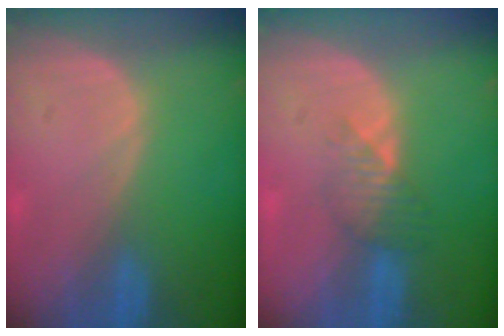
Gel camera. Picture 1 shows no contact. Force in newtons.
{"total": 3.6, "press": 3.2, "slide": 1.6}